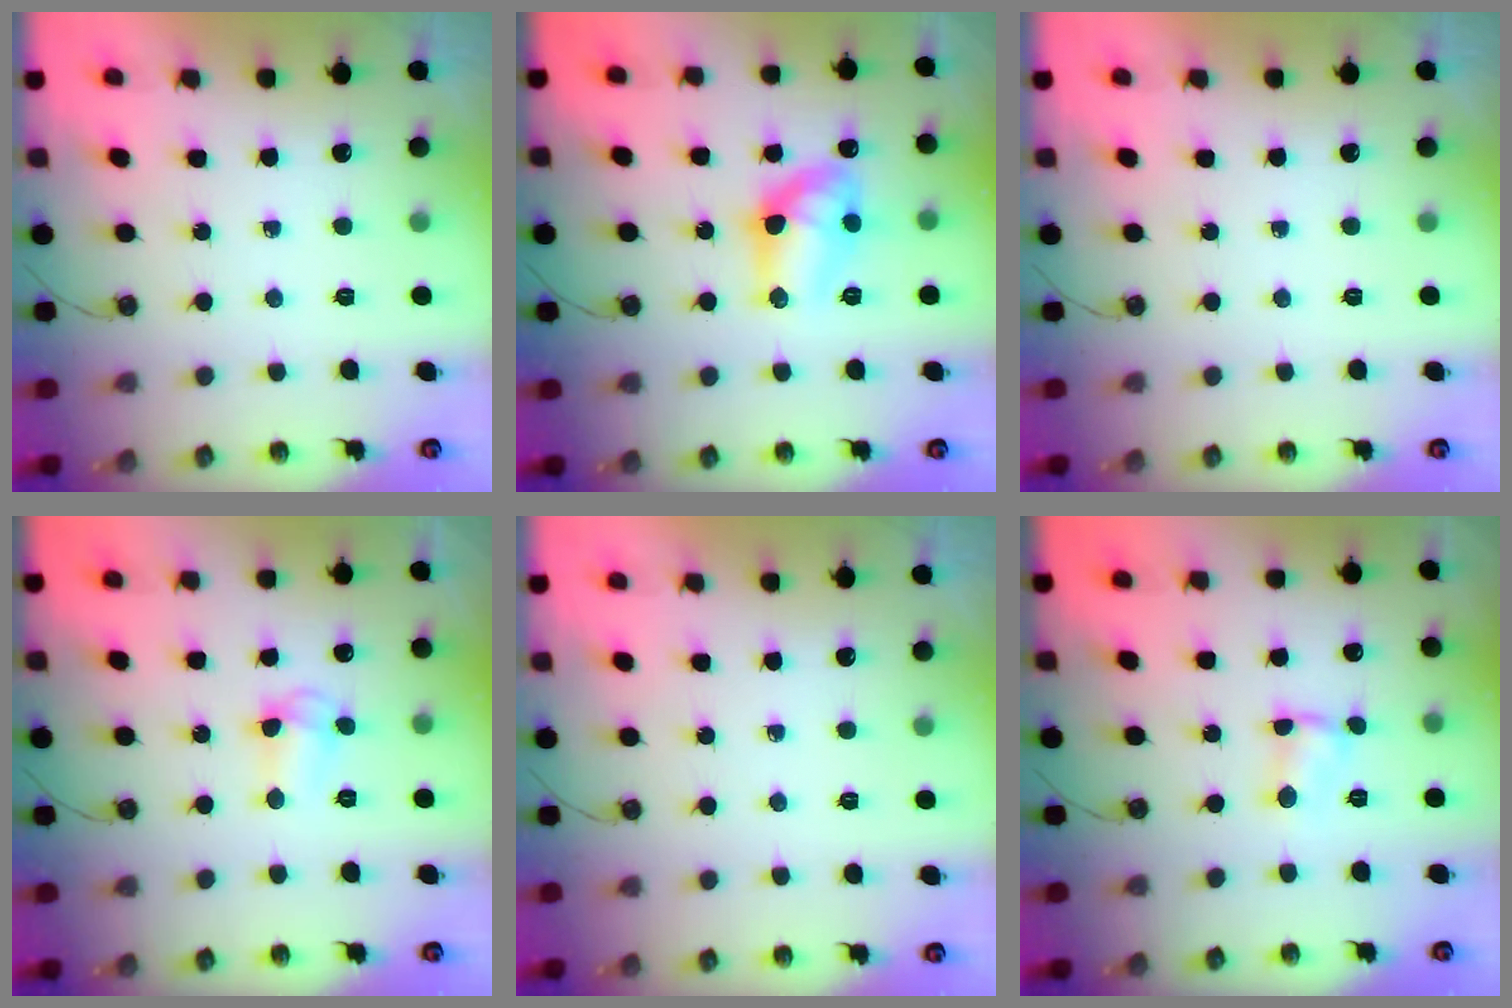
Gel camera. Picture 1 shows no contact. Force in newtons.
{"total": 12.2, "press": 12.2, "slide": 0.7}
{"total": 0.0}
{"total": 3.7, "press": 3.6, "slide": 0.8}
{"total": 0.0}
{"total": 2.7, "press": 2.7, "slide": 0.4}